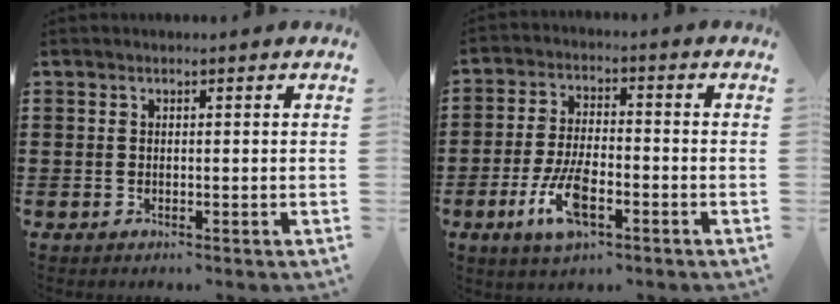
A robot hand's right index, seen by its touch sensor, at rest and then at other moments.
{"total": 8.2, "force": [-3.5, 3.1, 6.7], "torque": [-0.153, -0.008, -0.068]}